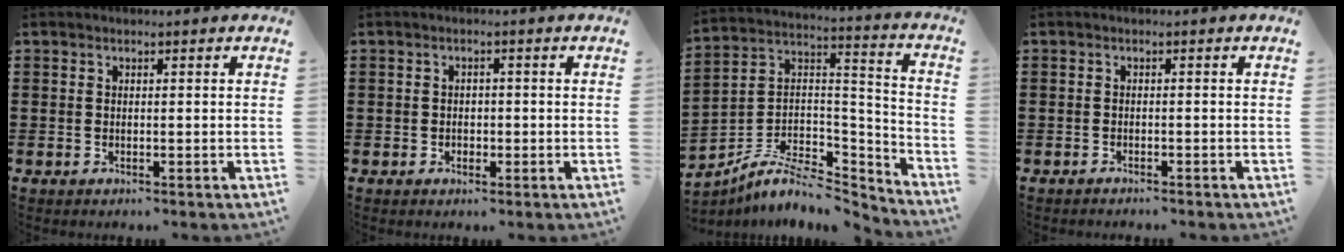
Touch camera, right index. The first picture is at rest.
{"total": 1.3, "force": [-0.3, 1.0, 0.6], "torque": [-0.014, 0.002, -0.007]}
{"total": 7.3, "force": [-5.2, 3.5, 3.6], "torque": [-0.074, 0.003, -0.102]}
{"total": 0.6, "force": [-0.6, 0.0, 0.0], "torque": [-0.003, 0.000, -0.012]}